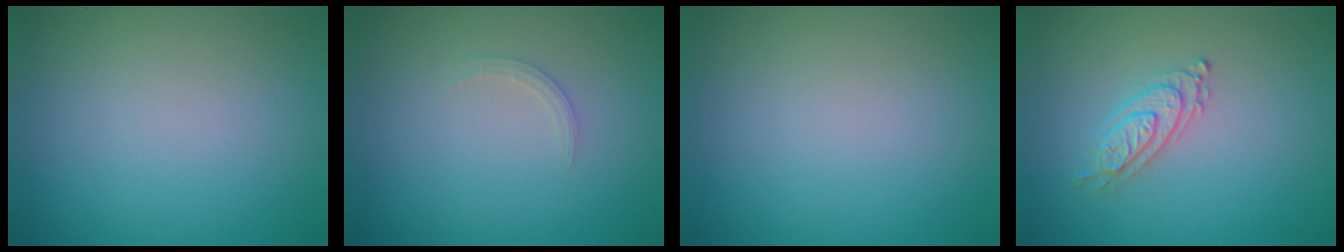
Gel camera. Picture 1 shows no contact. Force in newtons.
{"total": 1.0, "press": 1.0, "slide": 0.0}
{"total": 0.0}
{"total": 2.2, "press": 2.0, "slide": 0.8}